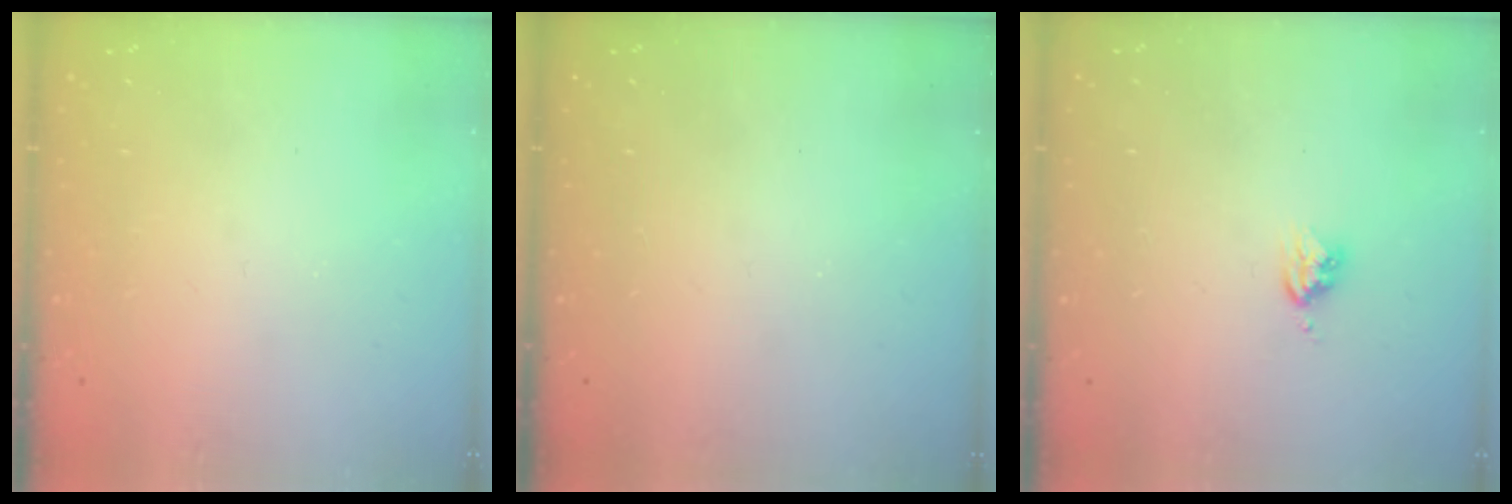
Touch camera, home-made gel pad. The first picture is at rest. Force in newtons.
{"total": 0.0}
{"total": 3.7, "press": 3.7, "slide": 0.5}